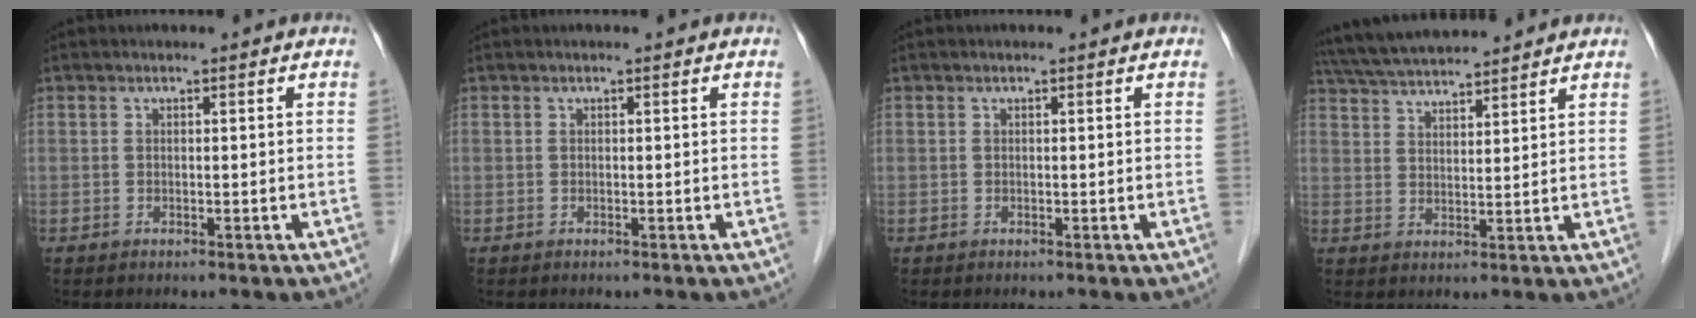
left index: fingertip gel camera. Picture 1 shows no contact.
{"total": 0.0}
{"total": 0.0}
{"total": 11.2, "force": [10.4, 0.9, 4.0], "torque": [-0.080, 0.034, 0.173]}